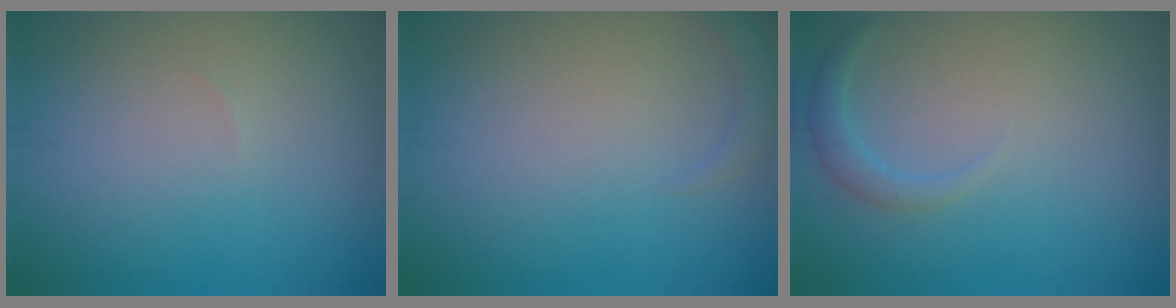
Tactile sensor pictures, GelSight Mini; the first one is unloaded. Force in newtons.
{"total": 1.3, "press": 1.3, "slide": 0.2}
{"total": 1.5, "press": 1.5, "slide": 0.2}